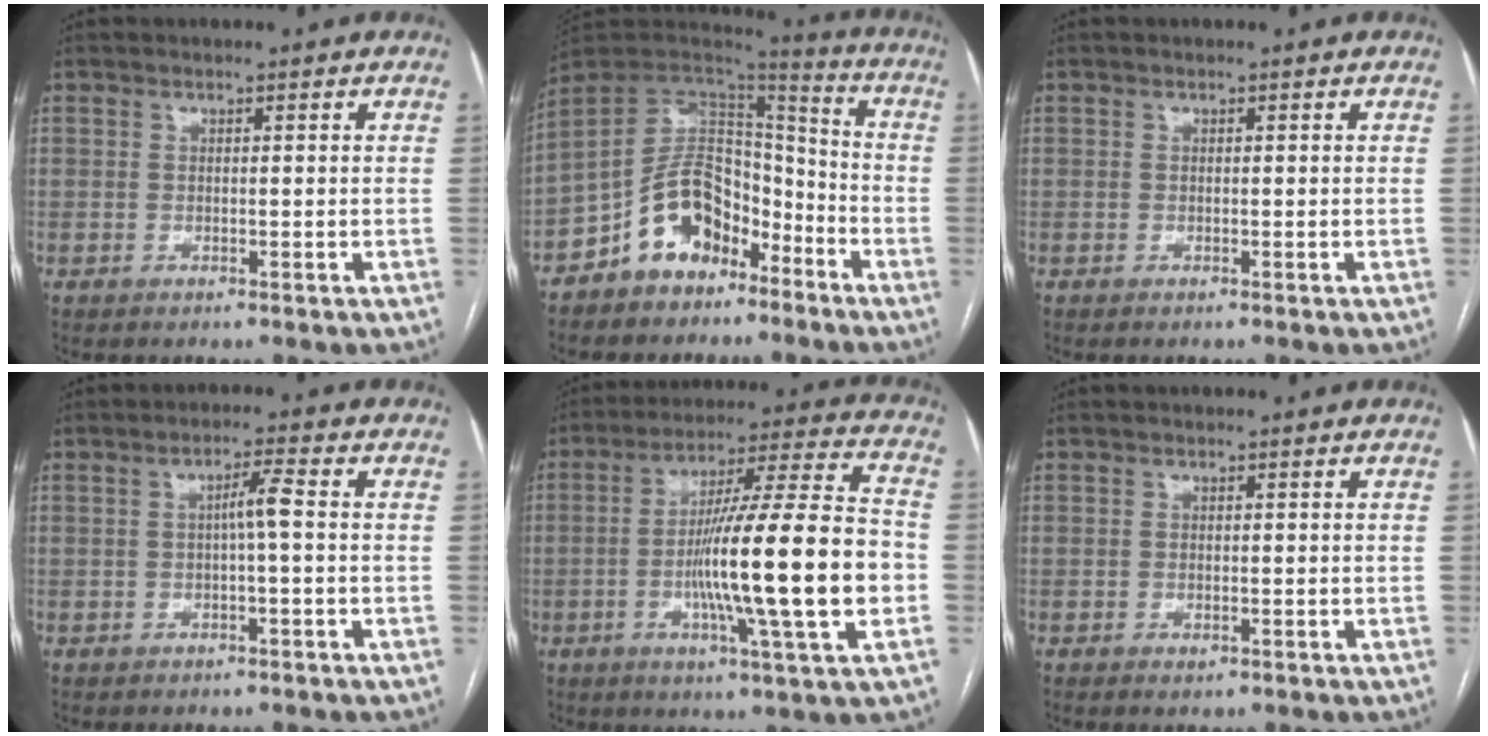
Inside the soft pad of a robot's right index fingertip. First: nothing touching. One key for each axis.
{"total": 12.7, "fx": -7.4, "fy": 8.0, "fz": 6.5, "tx": -0.123, "ty": 0.037, "tz": -0.134}
{"total": 0.0}
{"total": 3.0, "fx": -0.1, "fy": 0.1, "fz": 3.0, "tx": -0.051, "ty": 0.006, "tz": -0.001}
{"total": 20.6, "fx": -3.6, "fy": 0.0, "fz": 20.3, "tx": -0.324, "ty": 0.000, "tz": -0.064}
{"total": 0.7, "fx": -0.4, "fy": 0.3, "fz": 0.5, "tx": -0.006, "ty": -0.001, "tz": -0.003}